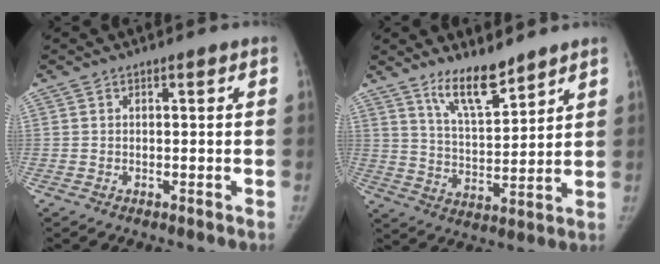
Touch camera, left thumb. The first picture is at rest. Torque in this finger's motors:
{"motor_torque": [1.07, 0.41, 0.05, -0.41, 0.14]}